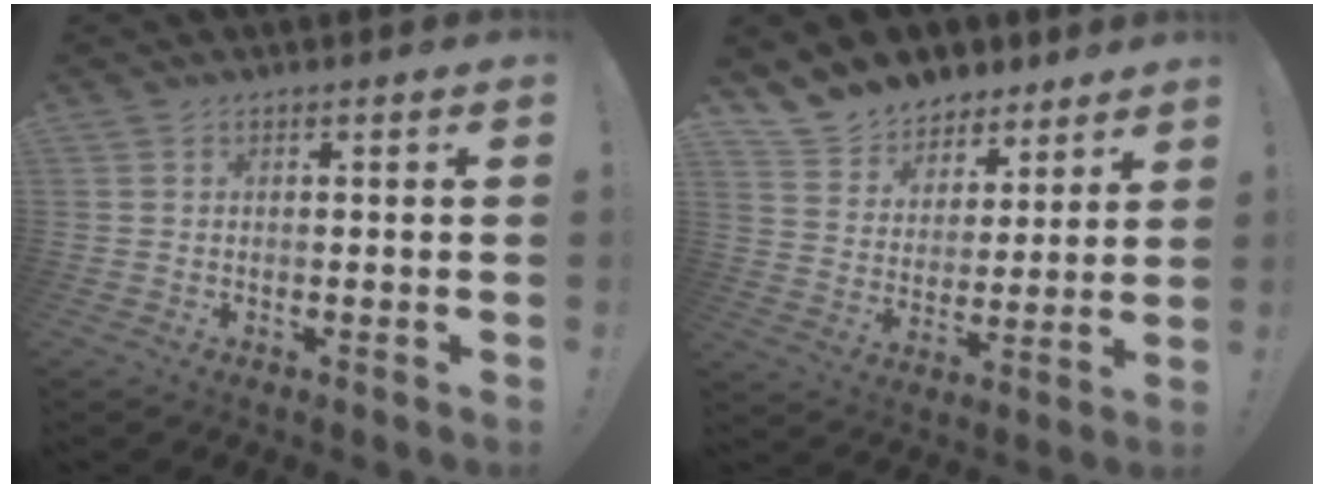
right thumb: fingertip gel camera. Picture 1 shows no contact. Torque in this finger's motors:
{"motor_torque": [-0.01, 0.17, 0.33, 0.31, 0.00]}